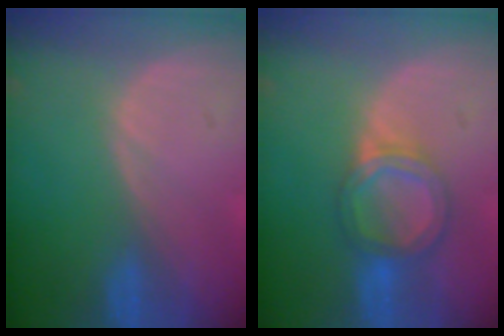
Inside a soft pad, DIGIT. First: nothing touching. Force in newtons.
{"total": 6.1, "press": 5.6, "slide": 2.4}